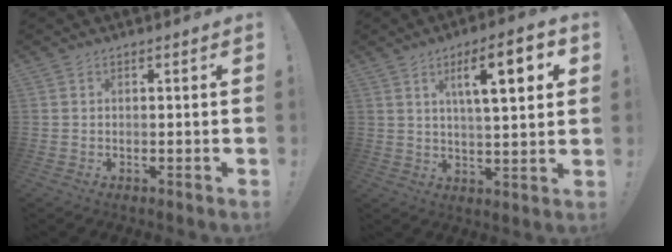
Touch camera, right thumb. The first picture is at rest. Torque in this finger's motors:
{"motor_torque": [0.77, 0.88, 1.04, -0.26, 0.06]}